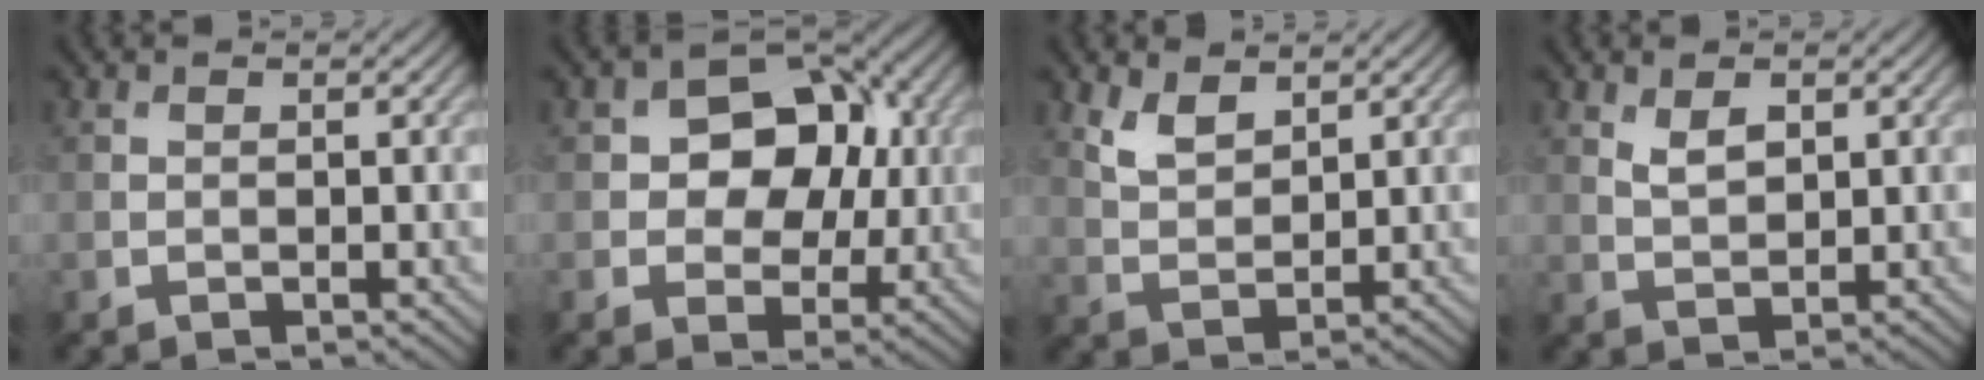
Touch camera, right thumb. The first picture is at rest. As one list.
[{"total": 9.5, "force": [1.2, 7.1, 6.2], "torque": [-0.086, 0.008, 0.003]}, {"total": 3.7, "force": [2.5, 1.7, 2.1], "torque": [-0.051, -0.005, 0.057]}, {"total": 2.6, "force": [1.3, 1.3, 1.9], "torque": [-0.041, -0.004, 0.030]}]